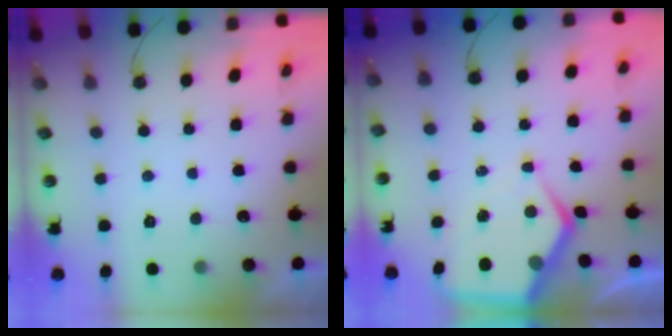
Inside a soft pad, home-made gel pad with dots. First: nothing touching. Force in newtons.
{"total": 9.3, "press": 9.2, "slide": 1.1}